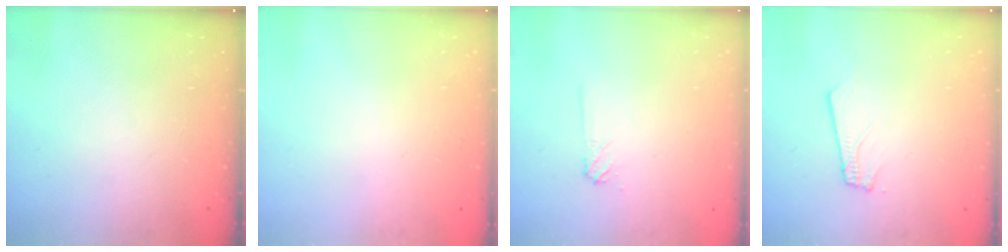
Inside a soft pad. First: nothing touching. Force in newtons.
{"total": 0.0}
{"total": 4.3, "press": 4.2, "slide": 0.8}
{"total": 1.8, "press": 1.8, "slide": 0.1}